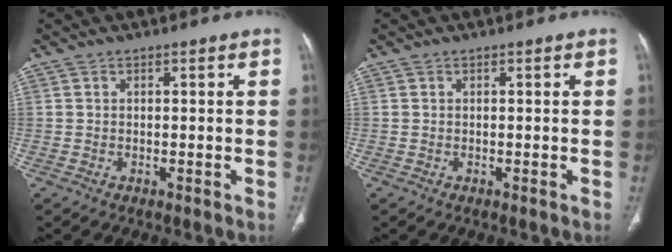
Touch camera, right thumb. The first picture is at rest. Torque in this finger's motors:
{"motor_torque": [0.03, 0.15, -0.08, 0.05, 0.01]}